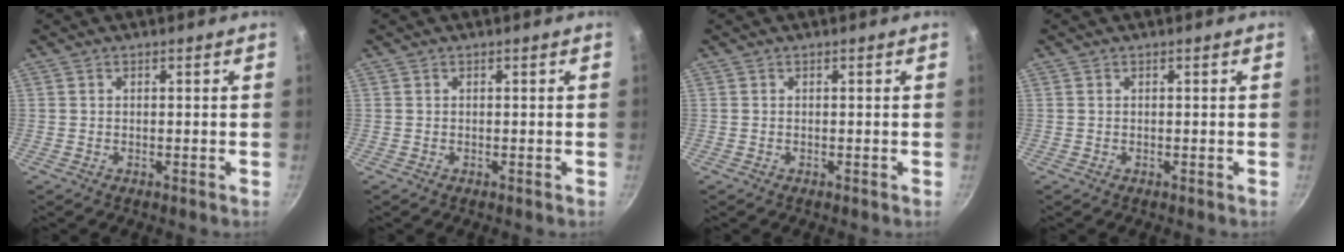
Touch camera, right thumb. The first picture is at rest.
{"total": 0.0}
{"total": 0.0}
{"total": 0.0}